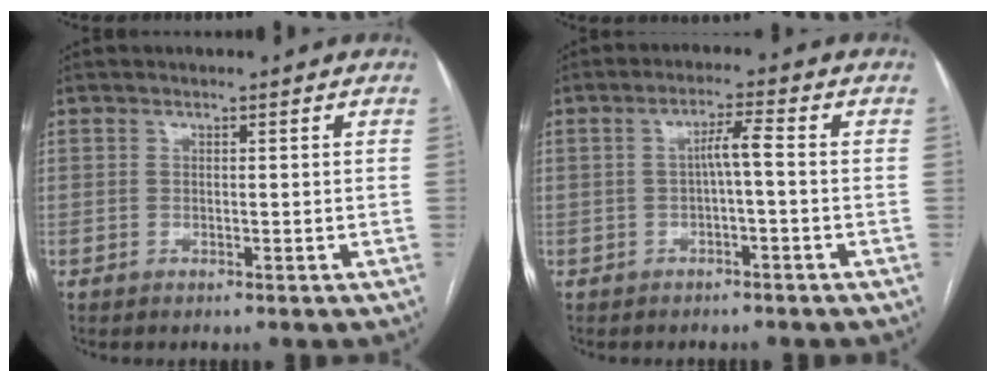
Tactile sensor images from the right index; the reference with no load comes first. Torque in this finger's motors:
{"motor_torque": [0.68, -0.15, 0.08, 0.07]}